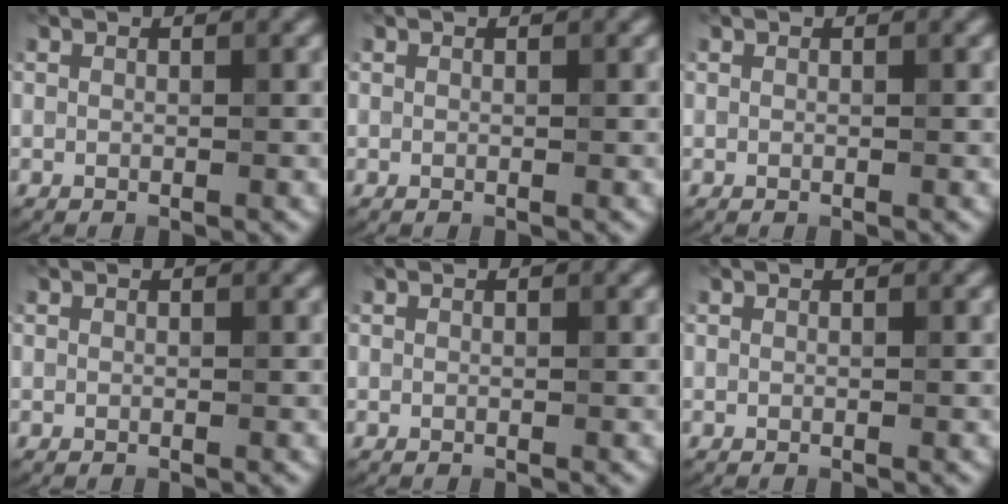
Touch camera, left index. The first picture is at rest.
{"total": 0.0}
{"total": 0.0}
{"total": 0.0}
{"total": 0.0}
{"total": 0.0}